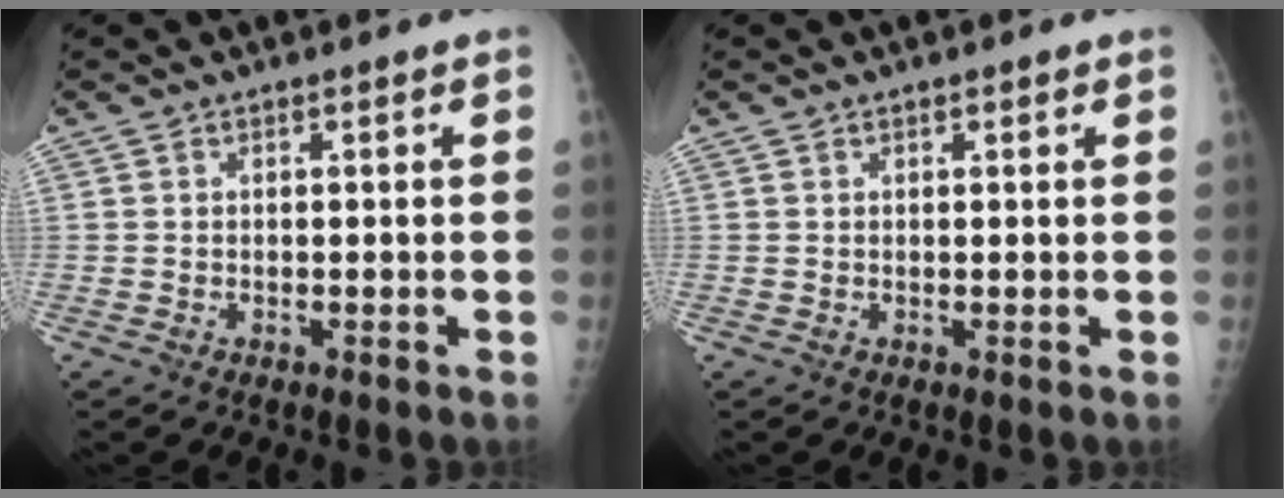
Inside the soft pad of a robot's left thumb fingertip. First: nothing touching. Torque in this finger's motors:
{"motor_torque": [-0.22, -0.02, -0.15, -0.05, -0.02]}